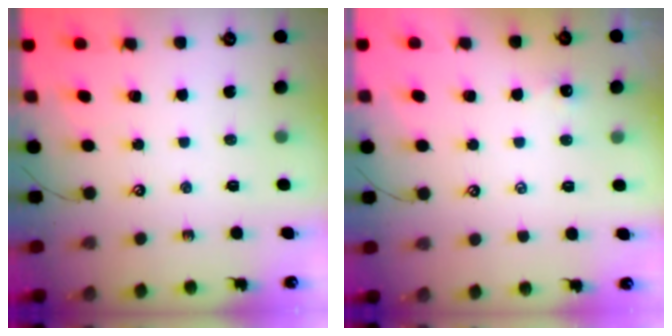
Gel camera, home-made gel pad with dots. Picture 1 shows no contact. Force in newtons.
{"total": 2.0, "press": 2.0, "slide": 0.4}